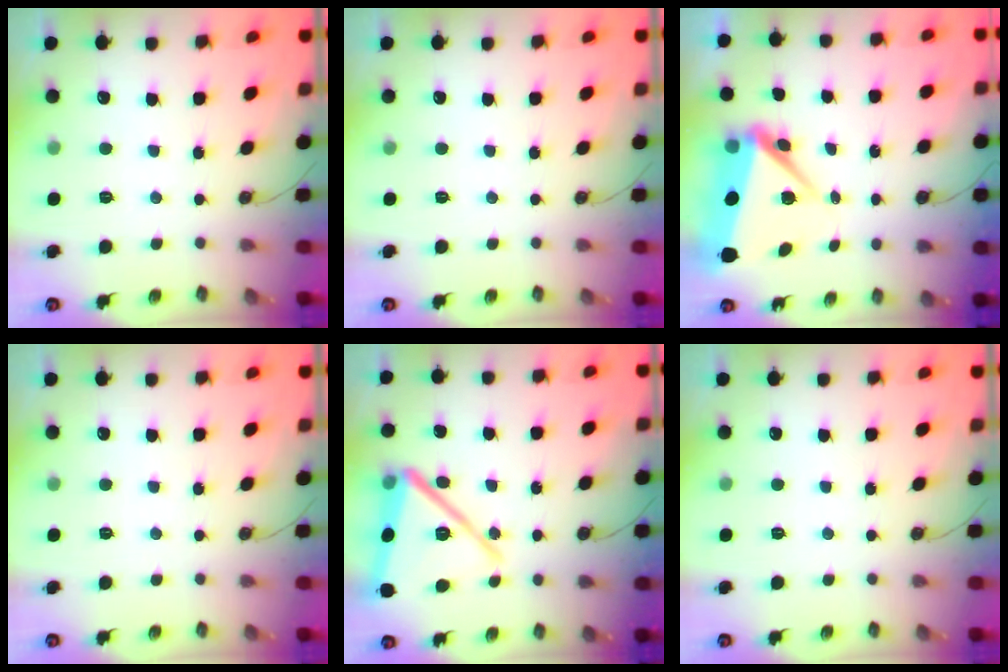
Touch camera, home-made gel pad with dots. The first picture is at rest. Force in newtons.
{"total": 0.0}
{"total": 8.8, "press": 8.7, "slide": 1.3}
{"total": 0.0}
{"total": 22.1, "press": 20.7, "slide": 7.6}
{"total": 0.0}